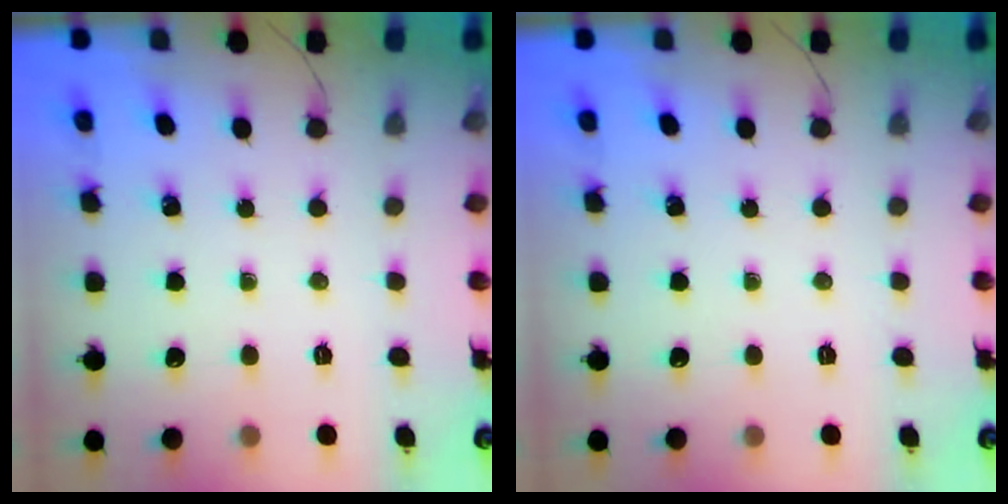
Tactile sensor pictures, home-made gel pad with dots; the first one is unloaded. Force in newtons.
{"total": 0.0}